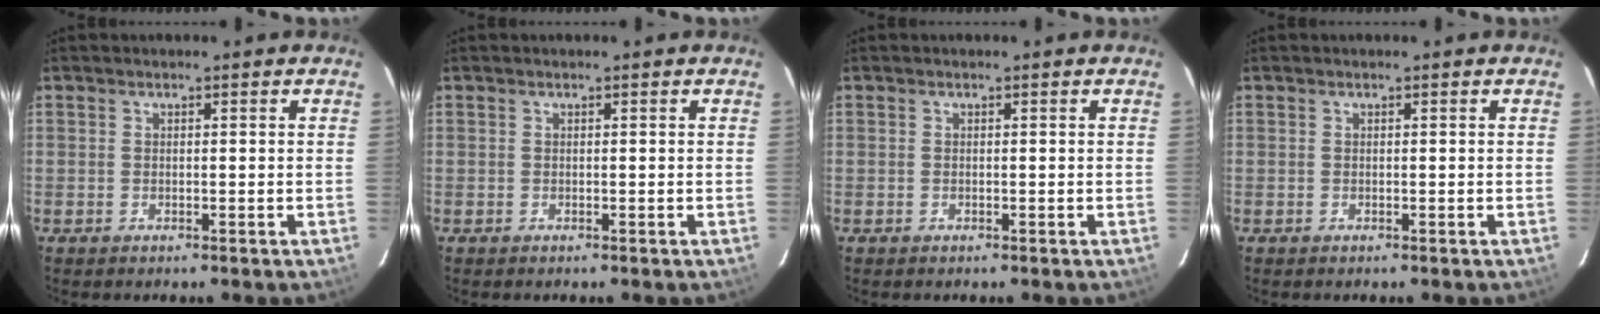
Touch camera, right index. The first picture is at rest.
{"total": 0.0}
{"total": 0.0}
{"total": 0.0}